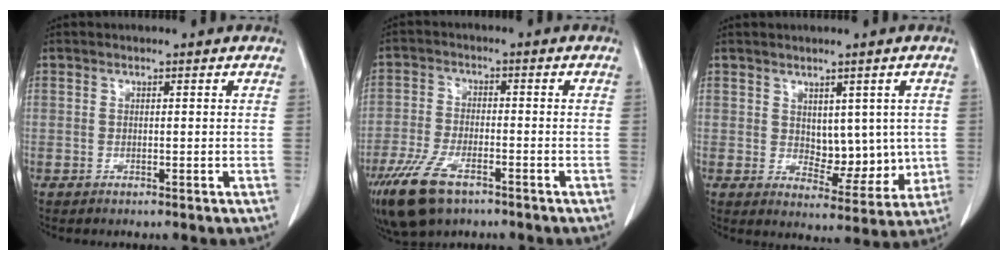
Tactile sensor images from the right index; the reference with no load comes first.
{"total": 9.3, "force": [-5.7, 3.9, 6.2], "torque": [-0.130, -0.015, -0.100]}
{"total": 7.6, "force": [0.9, 4.5, 6.0], "torque": [-0.068, -0.003, 0.029]}